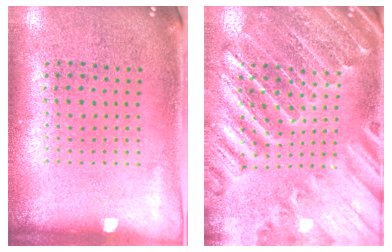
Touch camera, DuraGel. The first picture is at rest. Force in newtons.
{"total": 2.8, "press": 2.8, "slide": 0.3}